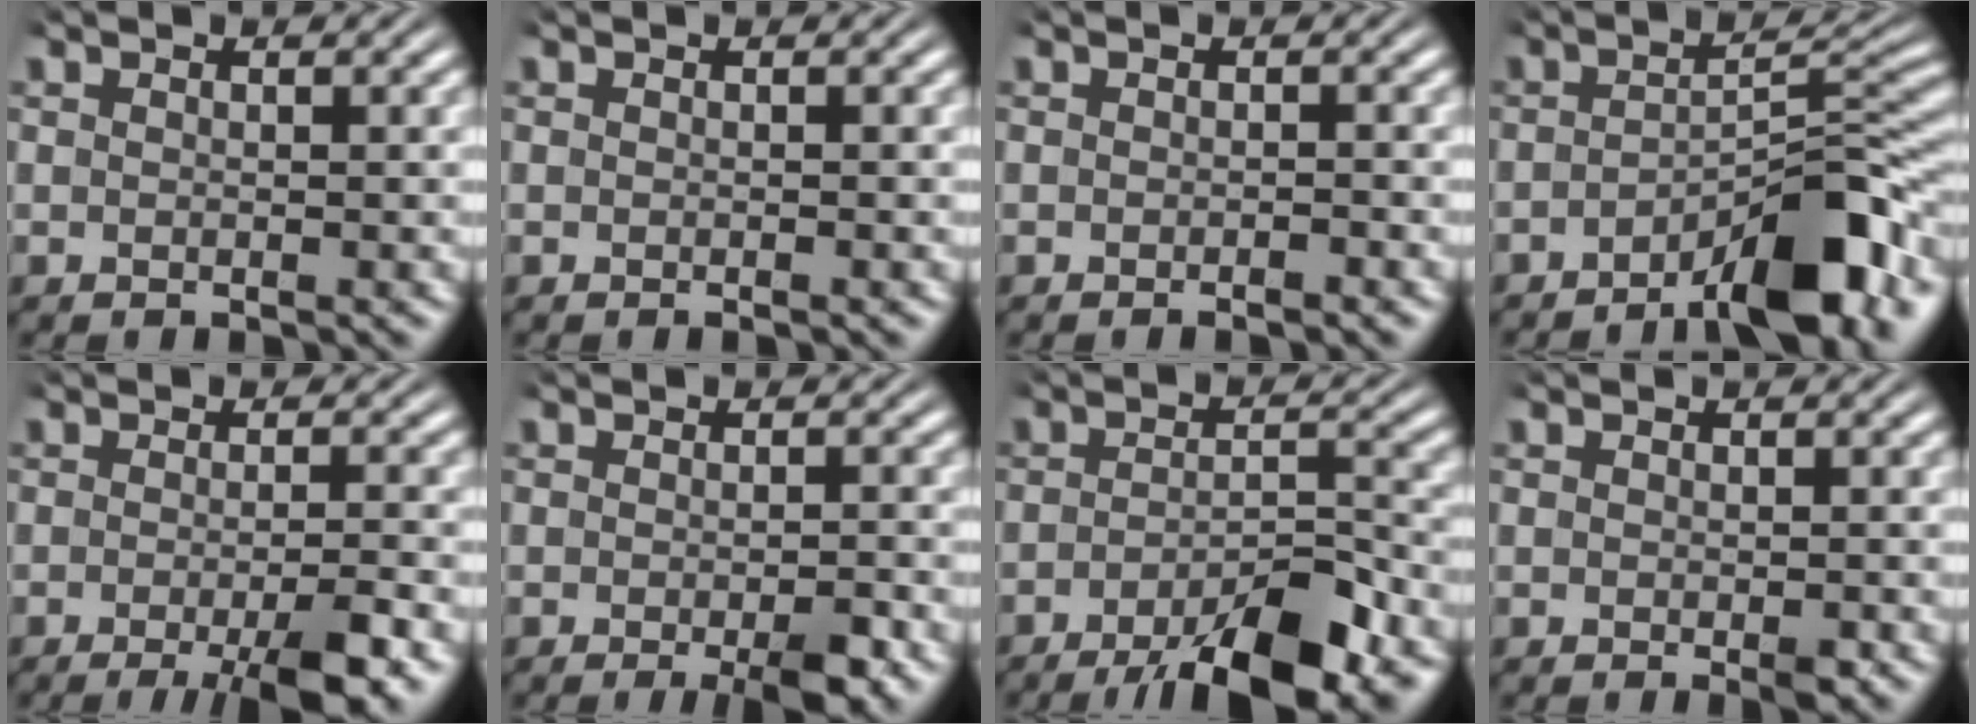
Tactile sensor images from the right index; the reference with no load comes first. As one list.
[{"total": 0.0}, {"total": 0.9, "force": [-0.8, -0.2, 0.3], "torque": [-0.004, 0.004, -0.018]}, {"total": 6.8, "force": [-4.1, 1.1, 5.3], "torque": [-0.071, -0.003, -0.064]}, {"total": 5.2, "force": [-3.1, 1.2, 4.0], "torque": [-0.055, -0.008, -0.049]}, {"total": 2.7, "force": [-1.6, 0.6, 2.0], "torque": [-0.028, -0.004, -0.027]}, {"total": 8.4, "force": [-6.0, 2.2, 5.5], "torque": [-0.067, -0.008, -0.092]}, {"total": 0.8, "force": [-0.4, 0.1, 0.6], "torque": [-0.008, 0.000, -0.008]}]